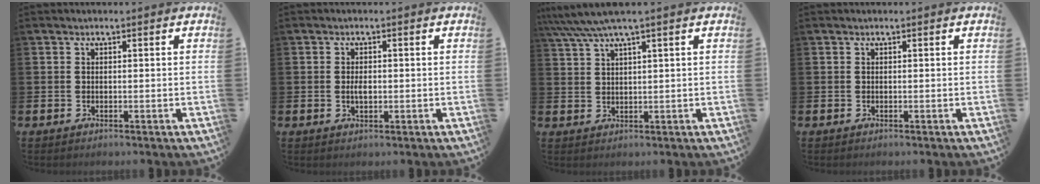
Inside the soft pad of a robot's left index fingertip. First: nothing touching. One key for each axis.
{"total": 1.7, "fx": -0.1, "fy": 0.9, "fz": 1.4, "tx": -0.024, "ty": 0.003, "tz": -0.005}
{"total": 4.6, "fx": 3.5, "fy": 0.0, "fz": 3.0, "tx": -0.070, "ty": -0.002, "tz": 0.064}
{"total": 0.0}